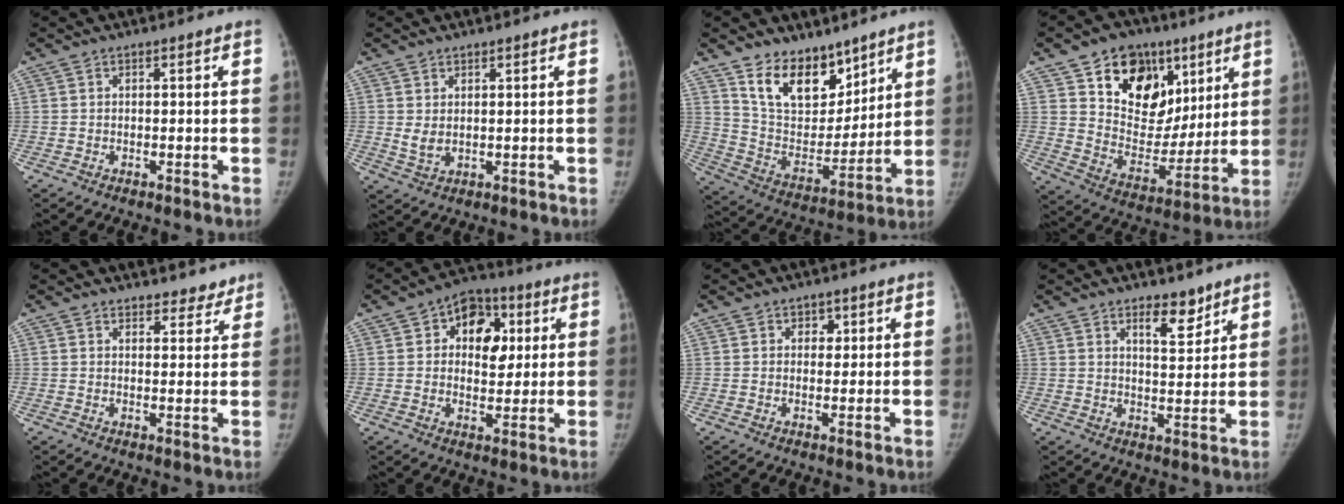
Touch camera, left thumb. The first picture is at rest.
{"total": 2.9, "force": [1.2, 1.4, 2.3], "torque": [-0.042, -0.013, 0.029]}
{"total": 15.4, "force": [10.8, 8.5, 7.0], "torque": [-0.068, -0.074, 0.205]}
{"total": 19.5, "force": [9.5, 13.9, 9.8], "torque": [-0.102, -0.039, 0.164]}
{"total": 4.4, "force": [3.8, 2.0, 0.6], "torque": [0.022, -0.025, 0.043]}
{"total": 11.7, "force": [3.2, 8.2, 7.7], "torque": [-0.061, 0.004, 0.044]}
{"total": 2.2, "force": [0.9, 1.8, 1.0], "torque": [0.005, -0.003, 0.009]}
{"total": 5.8, "force": [4.1, 2.3, 3.3], "torque": [-0.028, -0.034, 0.065]}